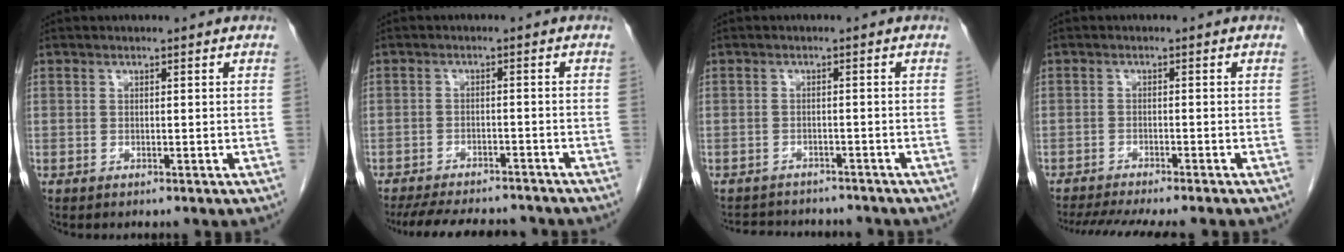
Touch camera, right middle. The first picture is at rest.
{"total": 13.3, "force": [-11.9, 3.3, 5.0], "torque": [-0.094, -0.002, -0.159]}
{"total": 9.2, "force": [-8.4, 2.8, 2.2], "torque": [-0.039, 0.008, -0.105]}
{"total": 11.6, "force": [-10.1, 1.1, 5.6], "torque": [-0.073, -0.011, -0.142]}